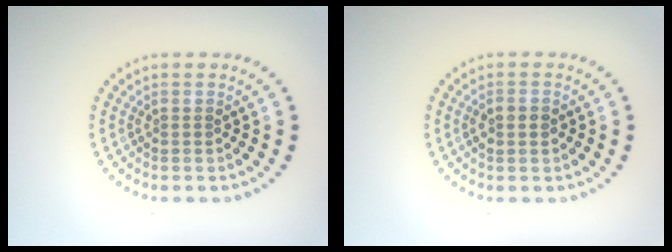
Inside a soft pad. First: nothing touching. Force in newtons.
{"total": 1.3, "press": 1.3, "slide": 0.1}